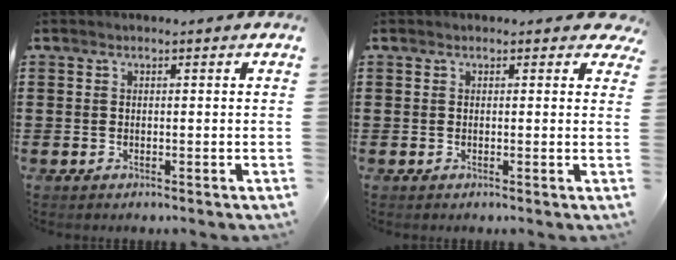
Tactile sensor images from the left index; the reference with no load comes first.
{"total": 1.2, "force": [0.7, 0.8, 0.4], "torque": [-0.005, 0.005, 0.011]}